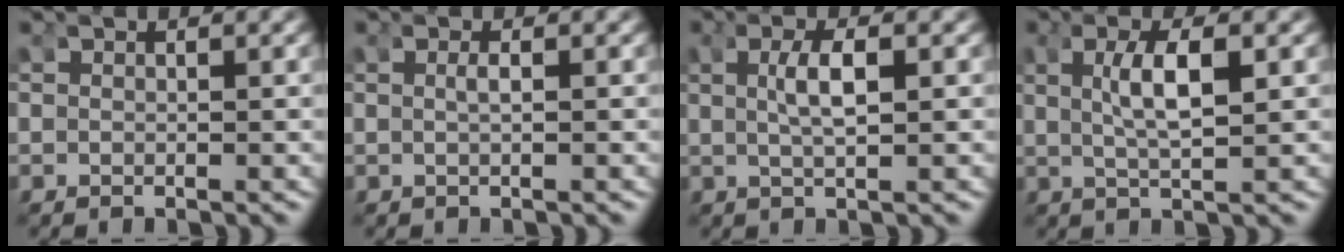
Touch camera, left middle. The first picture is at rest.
{"total": 0.8, "force": [-0.4, -0.3, 0.6], "torque": [-0.018, -0.010, -0.001]}
{"total": 2.2, "force": [0.0, 0.0, 2.2], "torque": [-0.046, -0.010, 0.009]}
{"total": 3.0, "force": [0.2, 0.2, 3.0], "torque": [-0.060, -0.010, 0.012]}